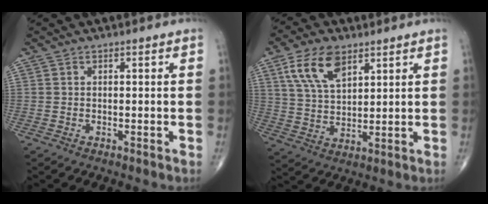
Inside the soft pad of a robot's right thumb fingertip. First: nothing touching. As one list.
[{"total": 10.5, "force": [5.5, 5.4, 7.2], "torque": [-0.126, -0.017, 0.111]}]